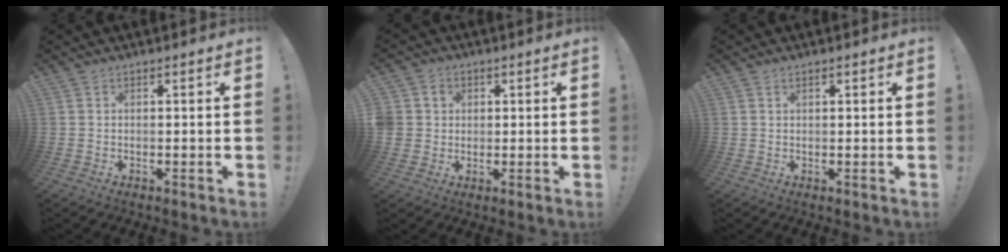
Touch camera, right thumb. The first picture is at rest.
{"total": 4.8, "force": [0.9, 4.7, 1.0], "torque": [-0.026, 0.001, 0.019]}
{"total": 1.0, "force": [0.6, 0.5, 0.6], "torque": [-0.007, 0.000, 0.009]}